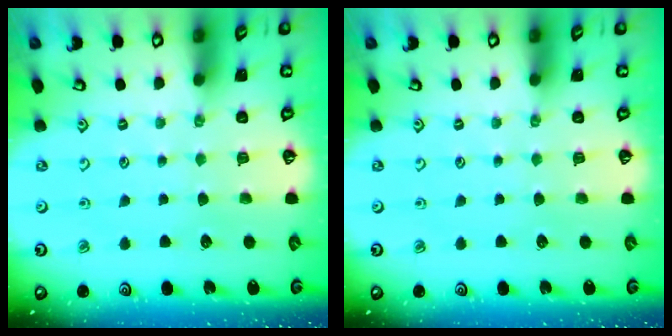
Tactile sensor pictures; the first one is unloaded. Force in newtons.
{"total": 0.0}